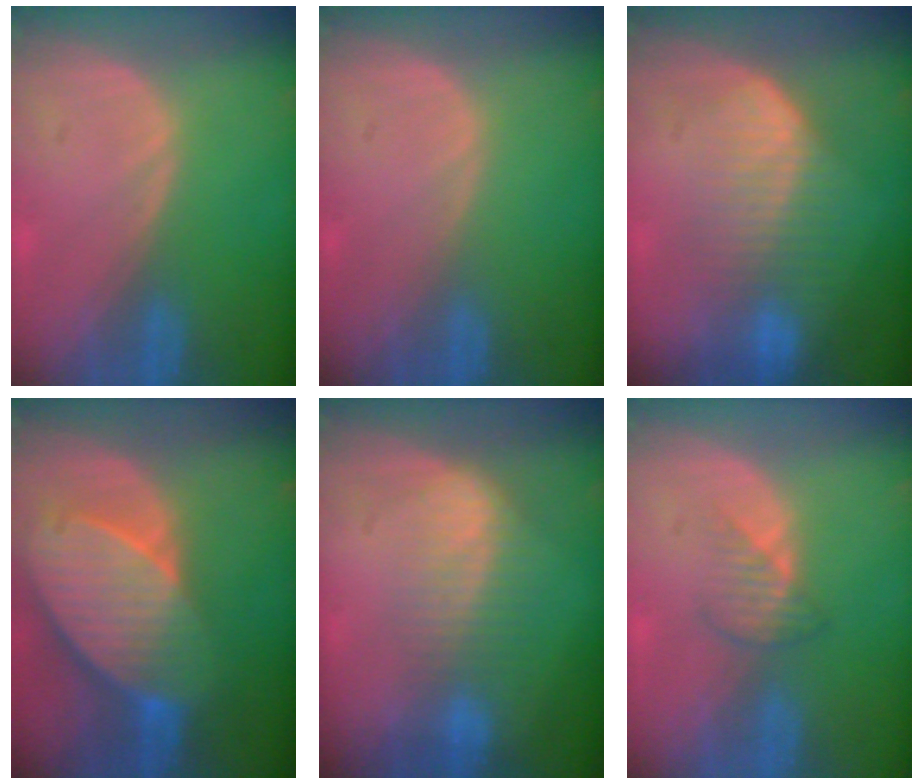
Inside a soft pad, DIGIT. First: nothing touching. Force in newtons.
{"total": 0.0}
{"total": 7.1, "press": 6.9, "slide": 1.6}
{"total": 10.4, "press": 9.1, "slide": 5.0}
{"total": 7.3, "press": 6.2, "slide": 3.8}
{"total": 2.6, "press": 2.6, "slide": 0.4}